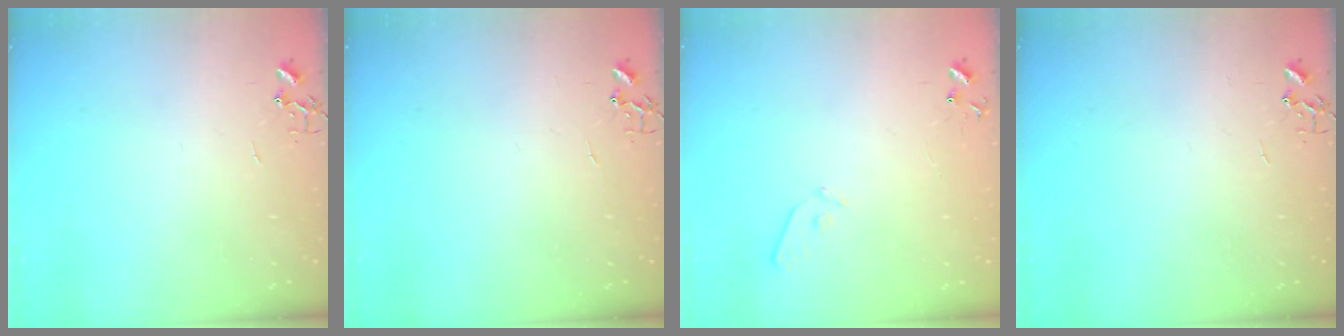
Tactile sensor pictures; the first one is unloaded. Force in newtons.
{"total": 0.0}
{"total": 6.6, "press": 6.6, "slide": 0.7}
{"total": 0.0}